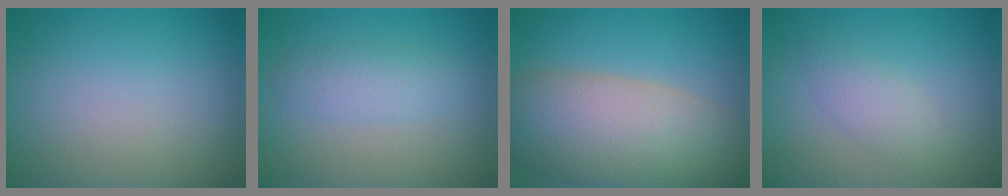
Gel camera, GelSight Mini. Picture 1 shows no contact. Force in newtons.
{"total": 2.4, "press": 2.4, "slide": 0.0}
{"total": 10.1, "press": 10.1, "slide": 0.9}
{"total": 2.2, "press": 2.2, "slide": 0.0}